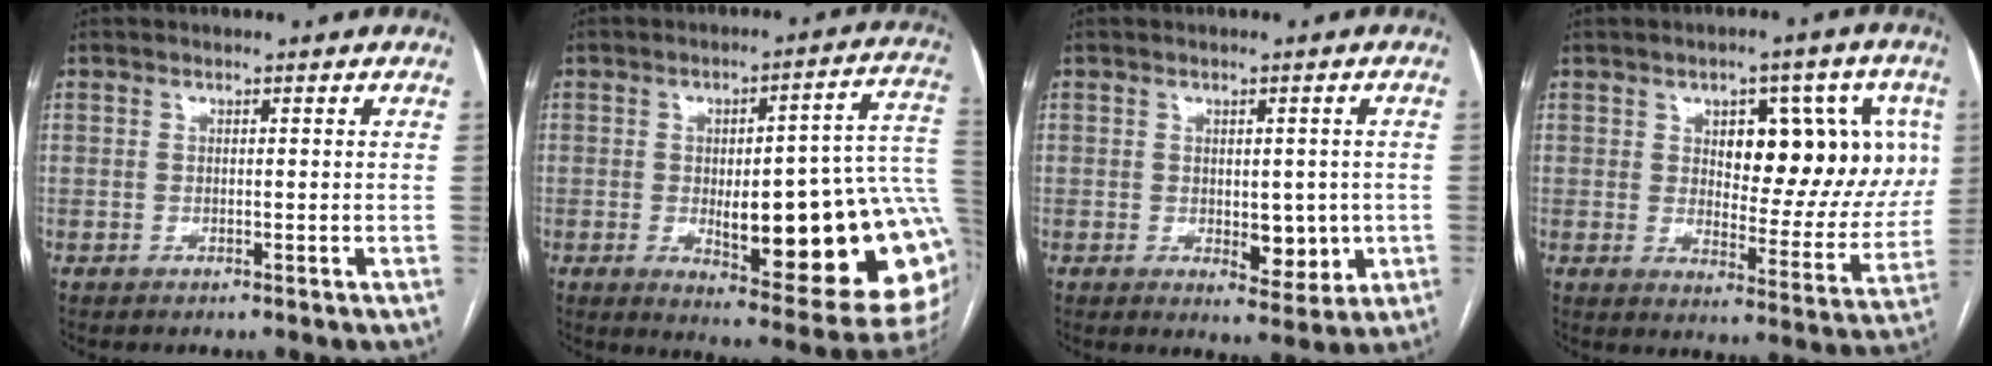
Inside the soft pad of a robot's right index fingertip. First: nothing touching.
{"total": 25.4, "force": [-2.5, 6.0, 24.5], "torque": [-0.216, 0.020, -0.014]}
{"total": 5.6, "force": [-0.7, 3.0, 4.7], "torque": [-0.054, -0.003, 0.003]}
{"total": 15.1, "force": [4.4, 6.9, 12.7], "torque": [-0.150, 0.020, 0.066]}